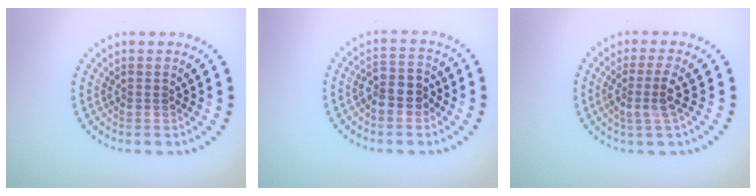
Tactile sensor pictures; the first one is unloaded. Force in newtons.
{"total": 2.8, "press": 2.6, "slide": 1.1}
{"total": 2.5, "press": 1.9, "slide": 1.6}